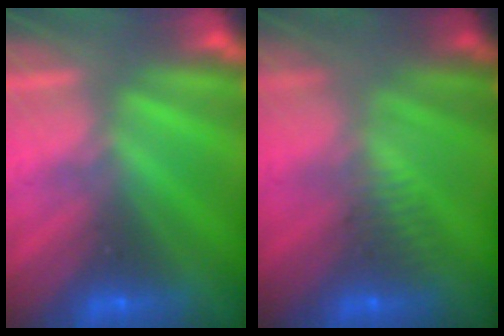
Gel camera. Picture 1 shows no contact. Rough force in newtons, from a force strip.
{"total": 2.8}